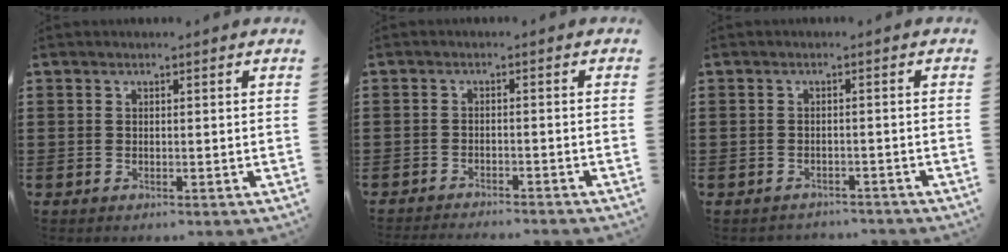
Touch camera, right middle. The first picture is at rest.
{"total": 2.1, "force": [-2.1, -0.1, 0.1], "torque": [-0.005, 0.002, -0.044]}
{"total": 1.4, "force": [-1.4, 0.2, 0.0], "torque": [-0.005, 0.001, -0.031]}